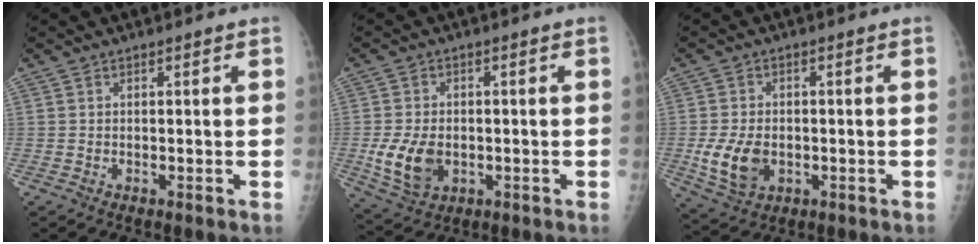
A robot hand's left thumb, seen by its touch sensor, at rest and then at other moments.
{"total": 8.7, "force": [-1.5, 6.0, 6.1], "torque": [-0.107, -0.003, -0.017]}
{"total": 8.1, "force": [-1.6, 5.6, 5.6], "torque": [-0.099, -0.002, -0.019]}